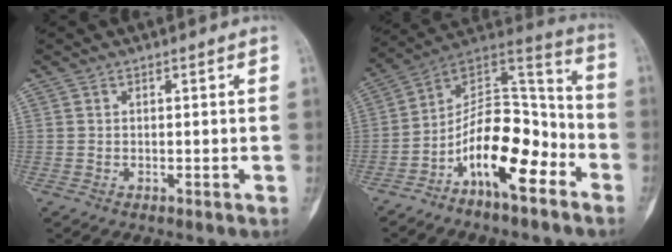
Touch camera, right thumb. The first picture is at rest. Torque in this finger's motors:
{"motor_torque": [0.19, 0.66, 1.43, -1.34, 0.15]}